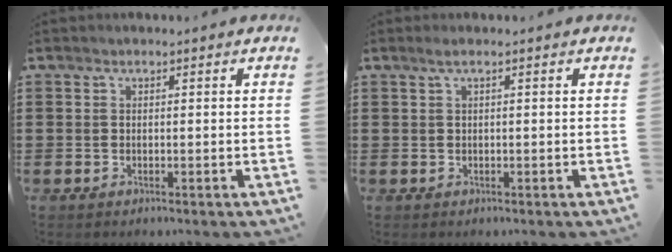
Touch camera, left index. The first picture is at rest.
{"total": 1.0, "force": [0.1, 0.0, 1.0], "torque": [-0.016, -0.005, 0.002]}